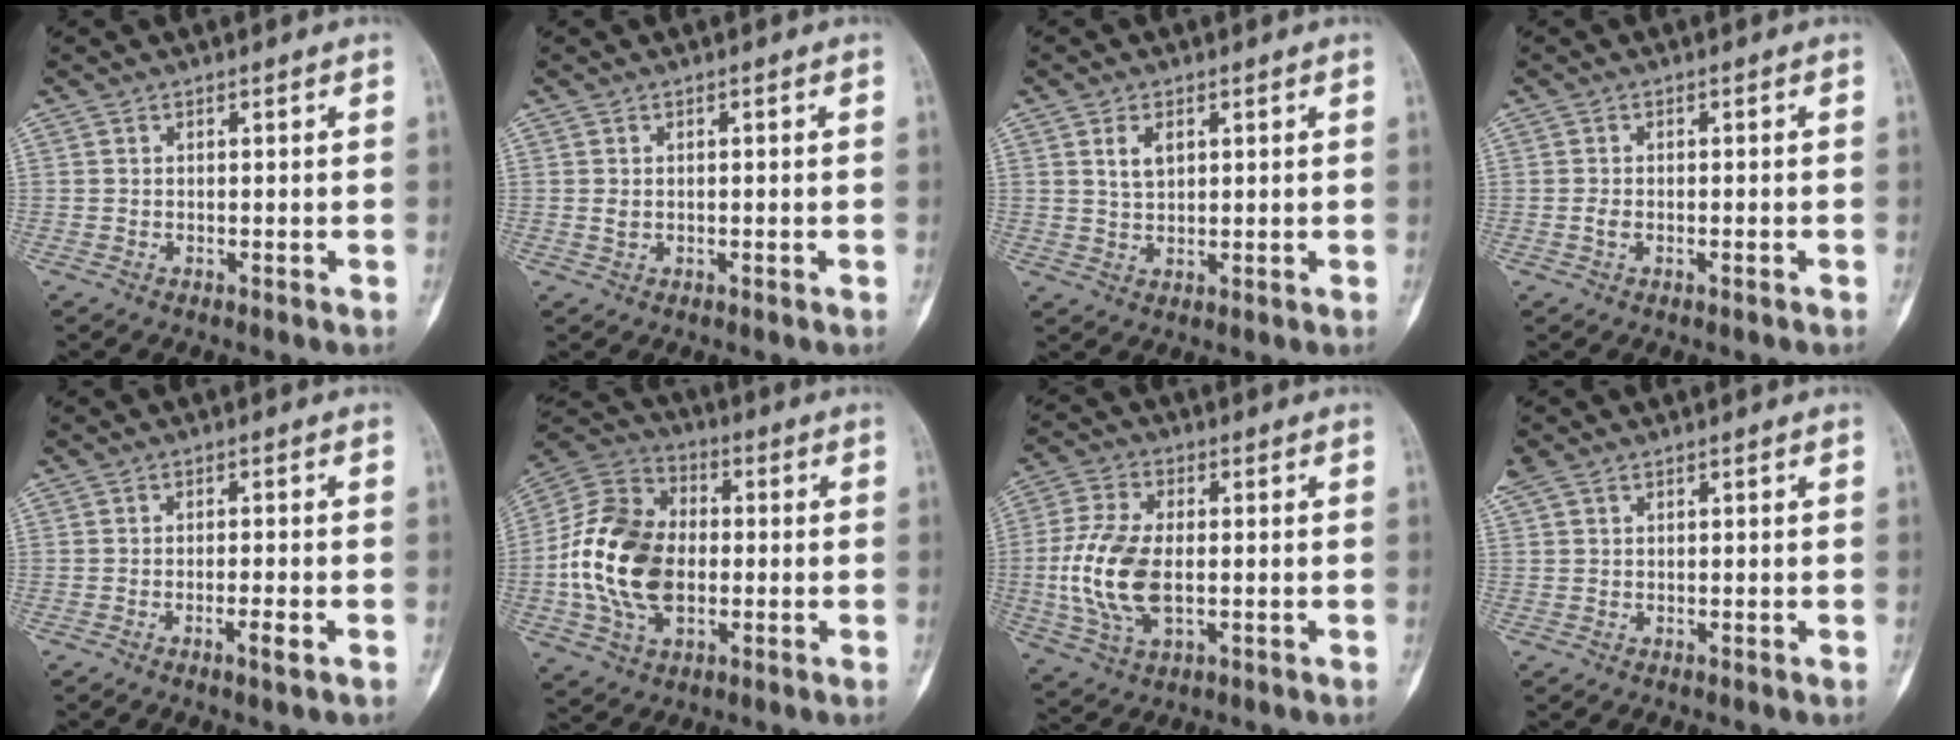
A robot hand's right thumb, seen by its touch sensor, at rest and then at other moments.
{"total": 1.0, "force": [0.0, 0.8, 0.6], "torque": [-0.011, 0.004, 0.003]}
{"total": 3.6, "force": [1.4, 2.1, 2.5], "torque": [-0.037, -0.006, 0.030]}
{"total": 1.5, "force": [-0.6, 0.6, 1.2], "torque": [-0.027, 0.005, -0.010]}
{"total": 2.7, "force": [-1.4, 0.2, 2.3], "torque": [-0.040, 0.002, -0.025]}
{"total": 18.5, "force": [-1.8, 12.4, 13.5], "torque": [-0.249, 0.021, -0.033]}
{"total": 13.1, "force": [-1.1, 7.1, 10.9], "torque": [-0.232, -0.001, -0.020]}
{"total": 2.1, "force": [1.2, 1.3, 1.2], "torque": [-0.035, 0.016, 0.029]}